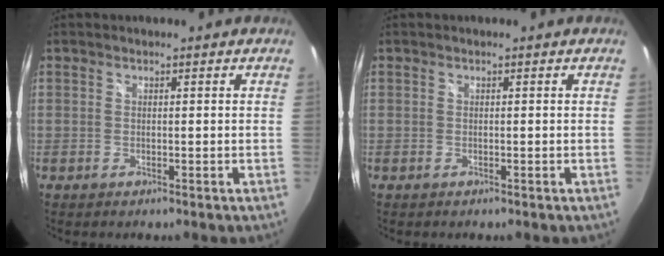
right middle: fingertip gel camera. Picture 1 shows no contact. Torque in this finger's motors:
{"motor_torque": [0.18, -0.50, -0.01, 0.01]}